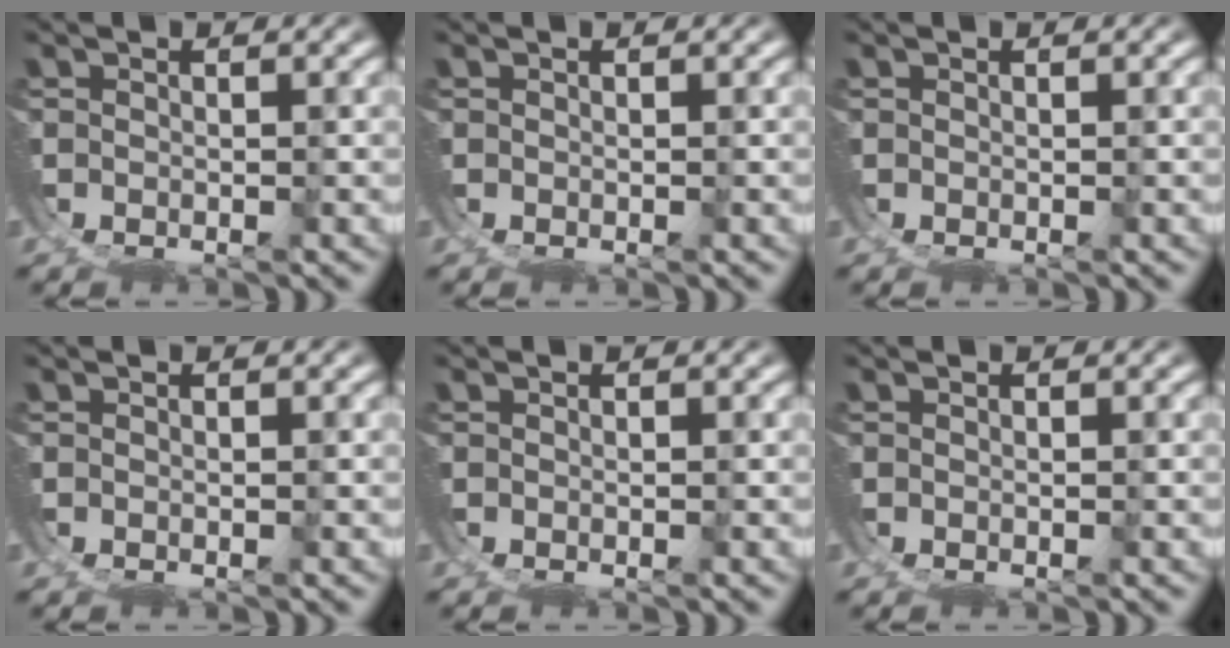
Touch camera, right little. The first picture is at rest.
{"total": 0.0}
{"total": 0.0}
{"total": 0.0}
{"total": 0.0}
{"total": 0.0}